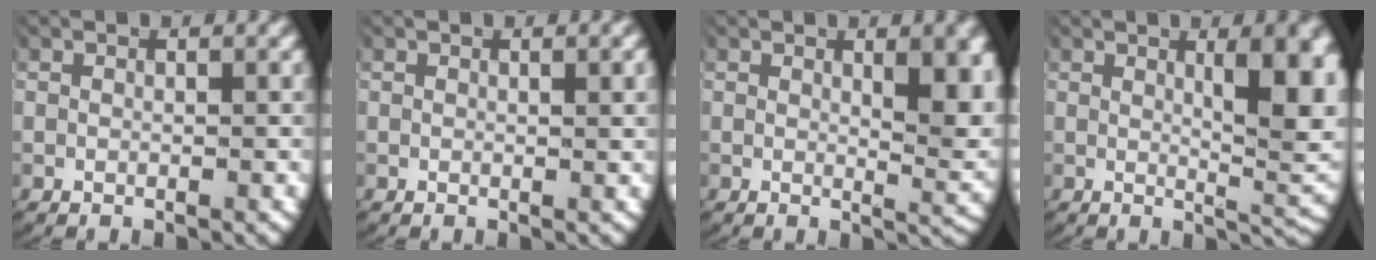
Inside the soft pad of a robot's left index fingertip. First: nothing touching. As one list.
[{"total": 0.9, "force": [0.5, -0.2, 0.7], "torque": [-0.011, -0.002, 0.010]}, {"total": 3.8, "force": [1.0, 1.0, 3.5], "torque": [-0.046, -0.019, 0.022]}, {"total": 6.8, "force": [1.4, 2.1, 6.3], "torque": [-0.083, -0.017, 0.030]}]